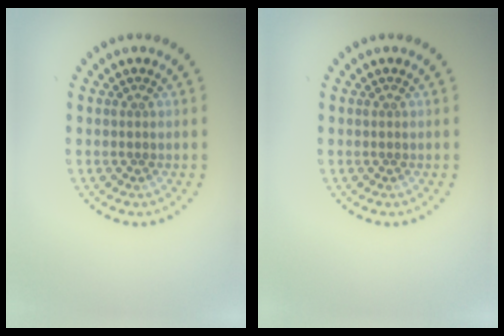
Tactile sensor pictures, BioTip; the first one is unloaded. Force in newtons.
{"total": 0.0}